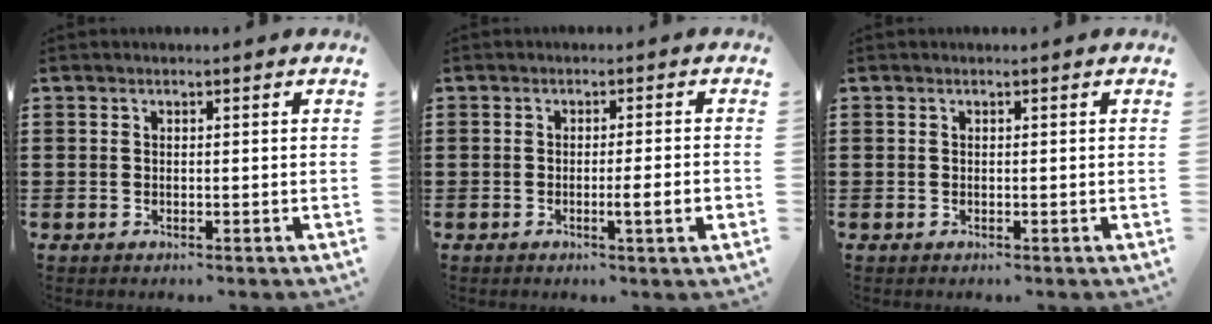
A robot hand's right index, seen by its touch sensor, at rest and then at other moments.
{"total": 3.5, "force": [-1.1, -0.3, 3.3], "torque": [-0.053, -0.011, -0.019]}
{"total": 0.0}